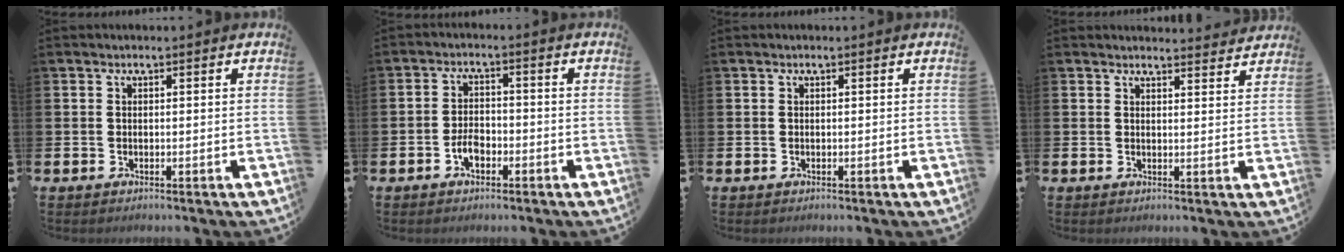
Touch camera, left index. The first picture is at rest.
{"total": 3.1, "force": [-1.5, 1.9, 2.0], "torque": [-0.037, 0.004, -0.029]}
{"total": 0.0}
{"total": 2.3, "force": [2.3, 0.1, -0.3], "torque": [0.009, -0.019, 0.040]}